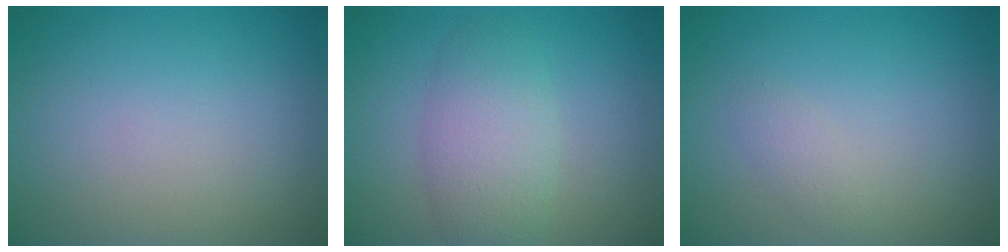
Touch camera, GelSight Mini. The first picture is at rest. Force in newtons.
{"total": 2.7, "press": 2.7, "slide": 0.3}
{"total": 1.0, "press": 1.0, "slide": 0.0}